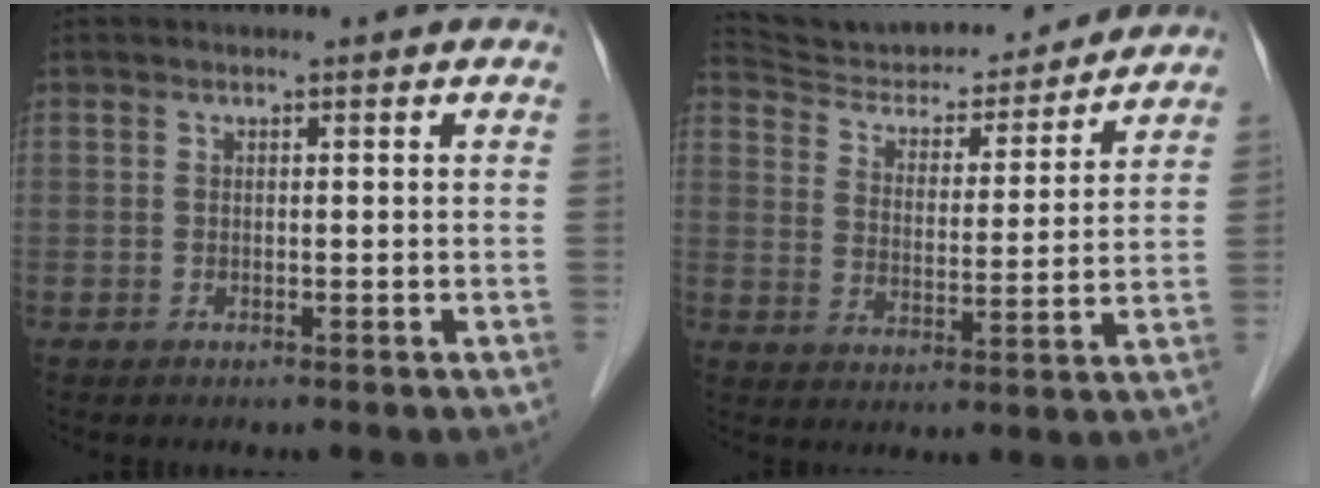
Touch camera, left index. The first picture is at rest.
{"total": 18.6, "force": [17.7, 3.6, 4.4], "torque": [-0.070, 0.004, 0.264]}